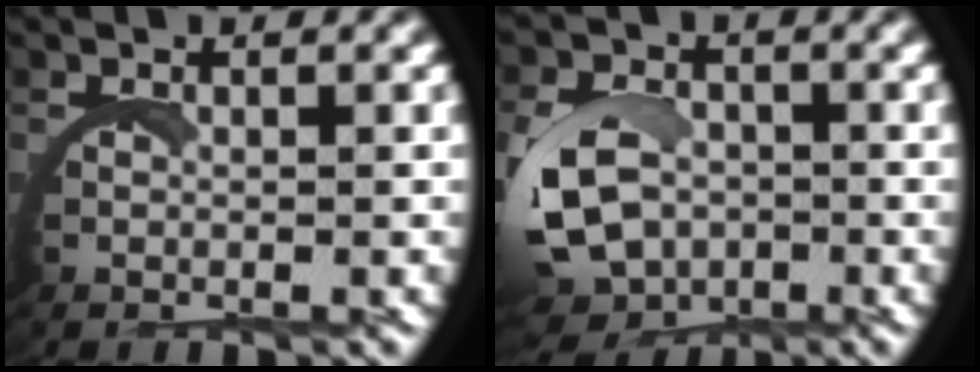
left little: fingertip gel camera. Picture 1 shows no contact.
{"total": 6.9, "force": [-1.7, 5.7, 3.5], "torque": [-0.094, -0.035, -0.019]}